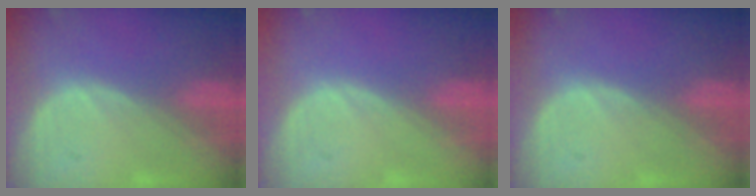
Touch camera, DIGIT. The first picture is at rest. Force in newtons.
{"total": 0.0}
{"total": 0.0}